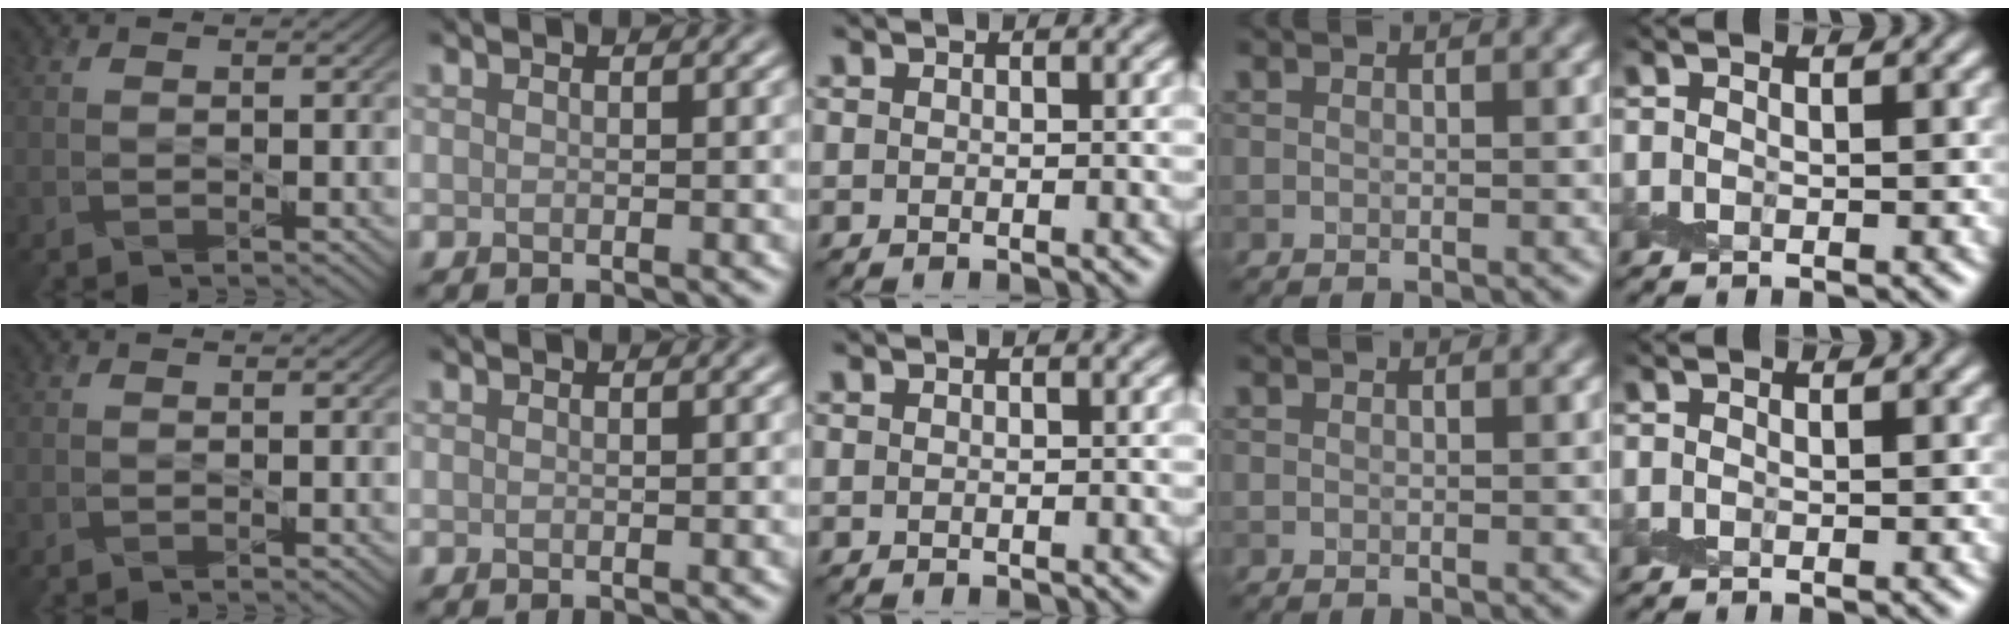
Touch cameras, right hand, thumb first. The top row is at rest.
{}